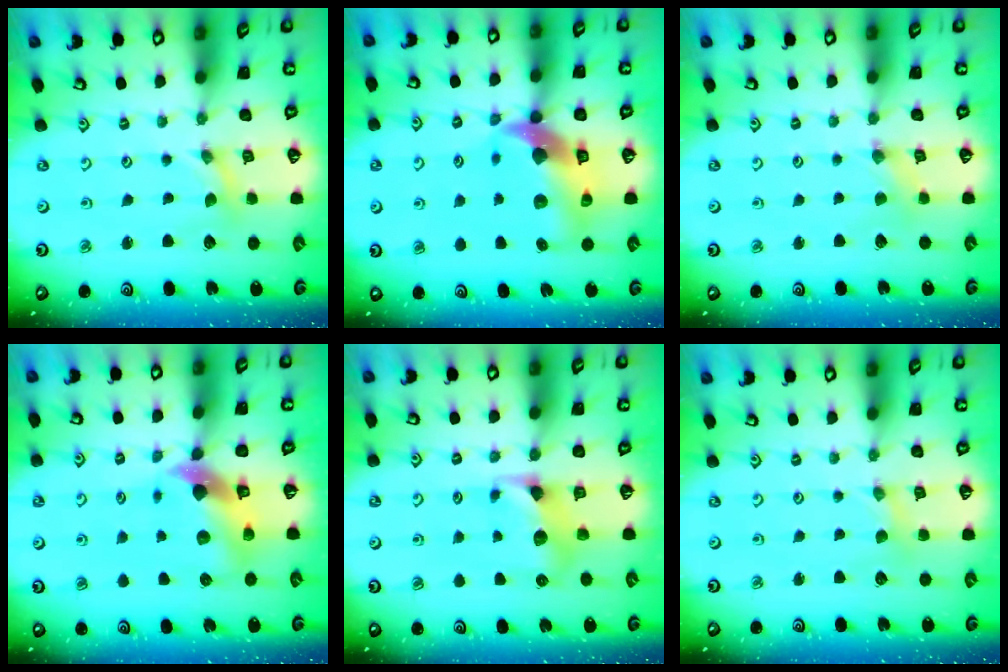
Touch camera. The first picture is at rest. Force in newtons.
{"total": 13.8, "press": 13.6, "slide": 2.0}
{"total": 0.8, "press": 0.8, "slide": 0.2}
{"total": 9.0, "press": 8.9, "slide": 1.3}
{"total": 6.8, "press": 6.8, "slide": 0.5}
{"total": 2.3, "press": 2.3, "slide": 0.2}